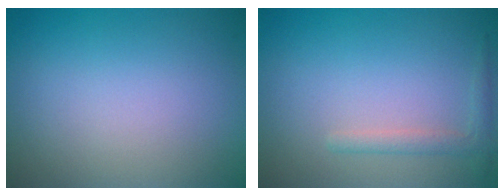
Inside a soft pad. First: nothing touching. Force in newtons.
{"total": 1.5, "press": 1.5, "slide": 0.1}